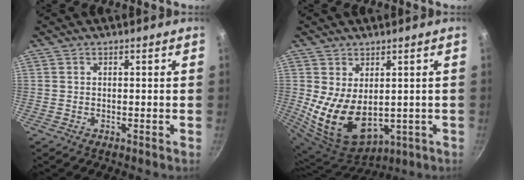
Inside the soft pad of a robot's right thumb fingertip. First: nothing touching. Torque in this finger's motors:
{"motor_torque": [-0.79, 1.22, 0.93, 0.86, 0.46]}